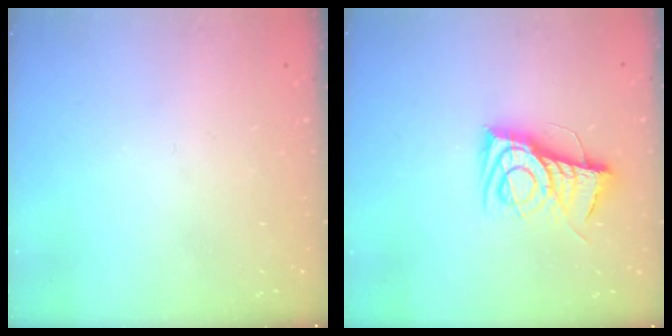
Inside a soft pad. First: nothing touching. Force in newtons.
{"total": 14.5, "press": 14.5, "slide": 0.4}